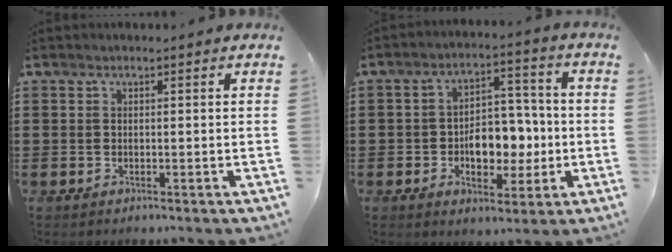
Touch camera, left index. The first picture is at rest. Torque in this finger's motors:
{"motor_torque": [1.33, 0.20, 0.32, 0.11]}